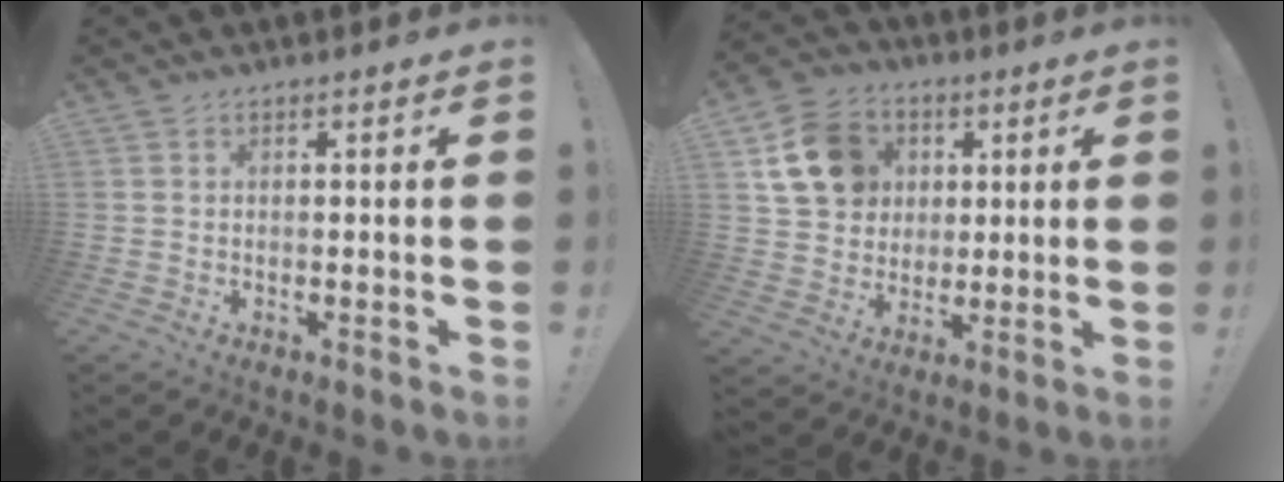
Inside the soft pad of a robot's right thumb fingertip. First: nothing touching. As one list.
[{"total": 14.3, "force": [4.6, 12.1, 6.0], "torque": [-0.089, -0.004, 0.099]}]